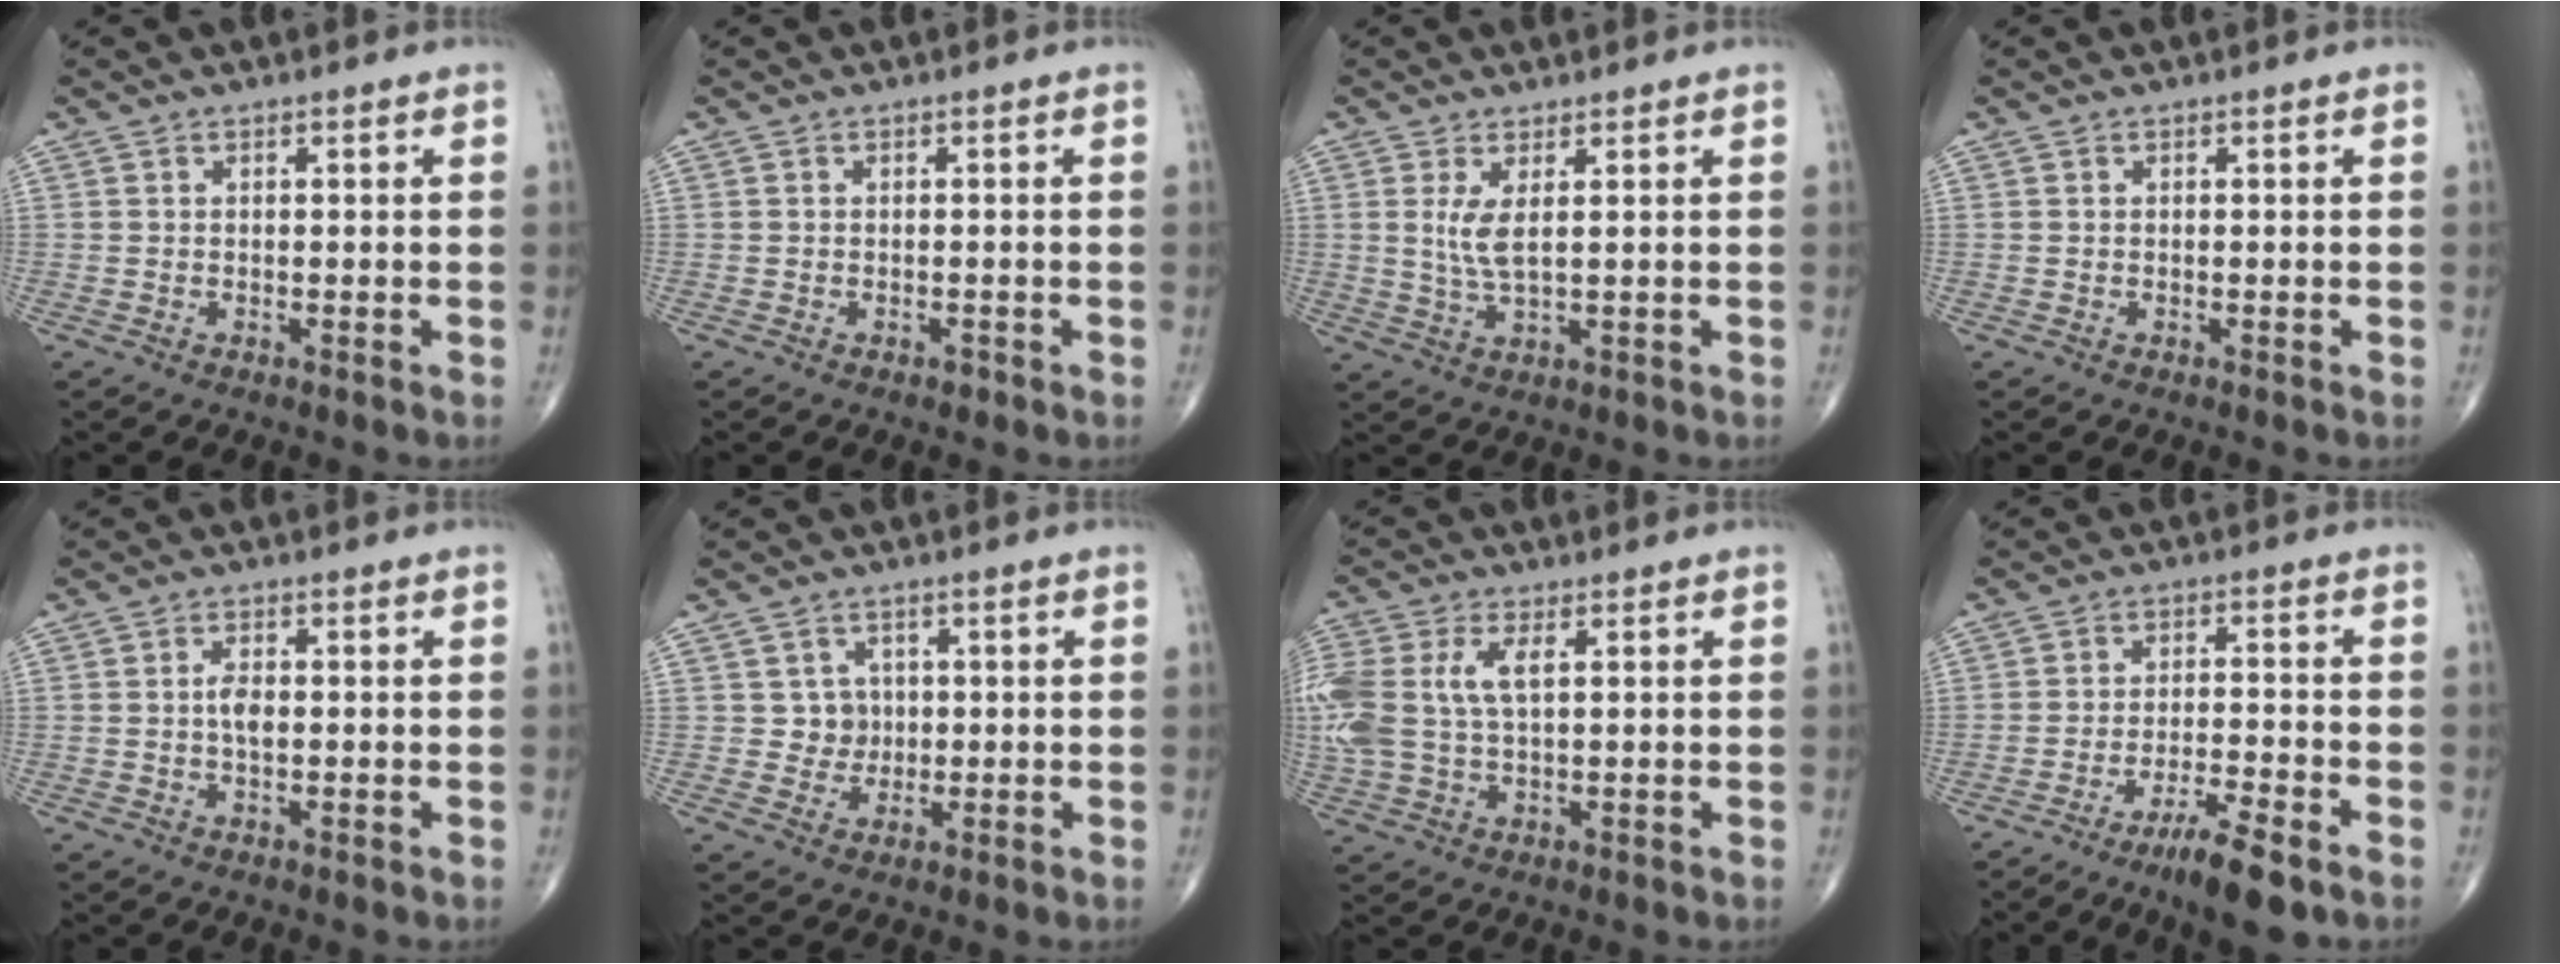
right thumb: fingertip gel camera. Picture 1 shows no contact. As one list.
[{"total": 0.6, "force": [-0.4, 0.3, 0.3], "torque": [-0.001, 0.001, -0.007]}, {"total": 4.2, "force": [1.1, 1.1, 3.9], "torque": [-0.085, -0.016, 0.028]}, {"total": 0.0}, {"total": 2.8, "force": [0.0, 1.4, 2.5], "torque": [-0.042, 0.001, -0.005]}, {"total": 3.8, "force": [0.5, 3.7, 0.8], "torque": [0.013, 0.004, 0.005]}, {"total": 14.9, "force": [2.7, 8.4, 12.0], "torque": [-0.312, 0.016, 0.053]}, {"total": 8.3, "force": [-5.3, 1.3, 6.2], "torque": [-0.108, 0.021, -0.088]}]